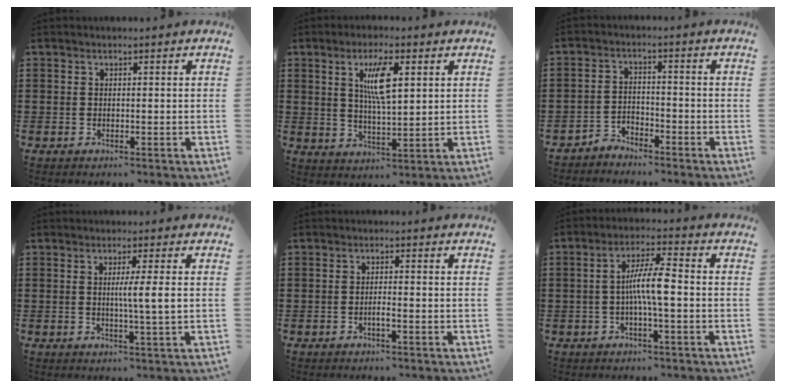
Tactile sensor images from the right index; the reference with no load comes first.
{"total": 6.7, "force": [2.2, 1.9, 6.0], "torque": [-0.117, 0.004, 0.035]}
{"total": 2.9, "force": [-2.8, 0.6, -0.2], "torque": [-0.005, 0.004, -0.061]}
{"total": 4.4, "force": [0.3, -0.5, 4.3], "torque": [-0.080, -0.009, 0.001]}
{"total": 1.6, "force": [-0.7, 0.0, 1.4], "torque": [-0.025, 0.000, -0.014]}
{"total": 6.5, "force": [-0.8, 0.9, 6.3], "torque": [-0.120, 0.003, -0.020]}